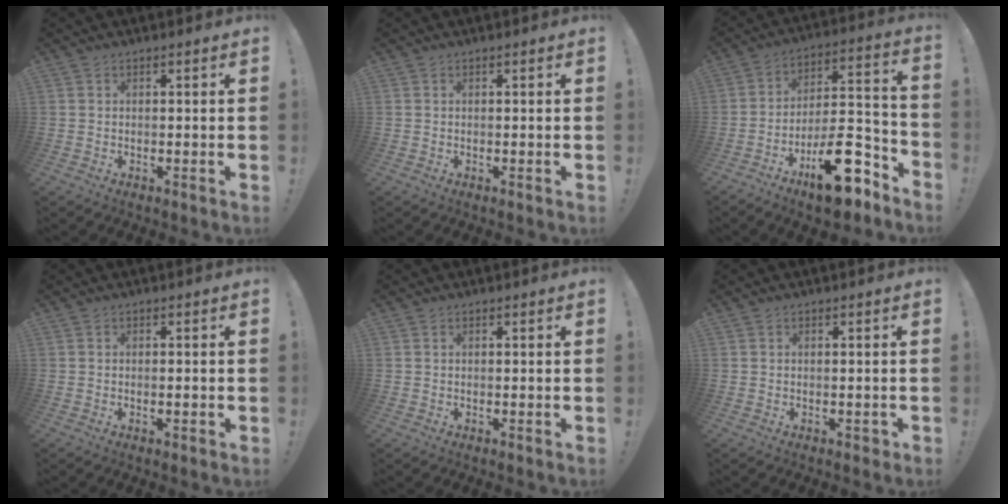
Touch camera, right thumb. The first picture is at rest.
{"total": 0.0}
{"total": 20.5, "force": [-12.3, 8.0, 14.3], "torque": [-0.189, 0.091, -0.192]}
{"total": 0.9, "force": [-0.4, 0.1, 0.8], "torque": [-0.017, 0.004, -0.005]}
{"total": 0.0}
{"total": 1.3, "force": [-0.2, 1.0, 0.7], "torque": [-0.009, 0.003, -0.003]}